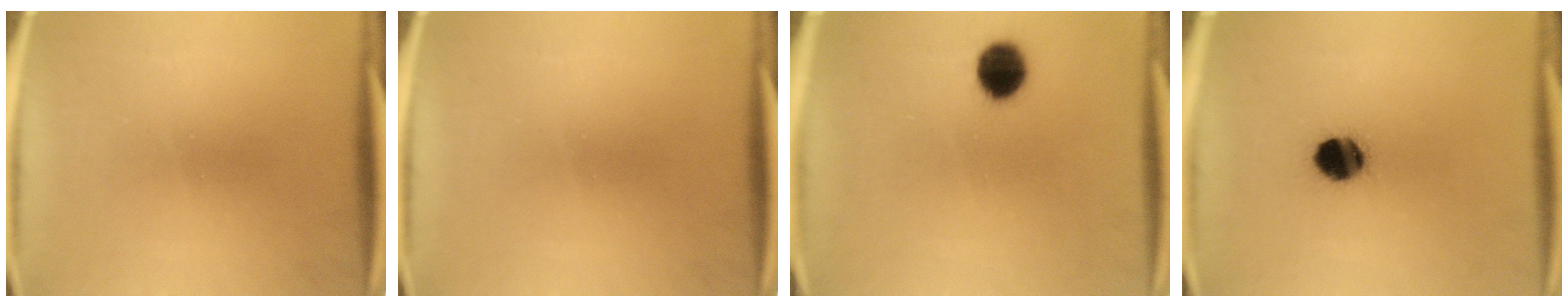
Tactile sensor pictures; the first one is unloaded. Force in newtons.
{"total": 0.0}
{"total": 7.4}
{"total": 8.7}